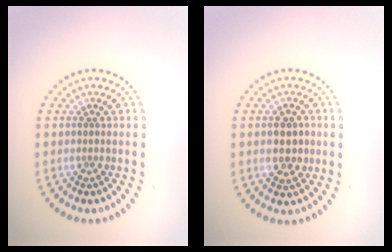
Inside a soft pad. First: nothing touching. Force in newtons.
{"total": 2.9, "press": 2.9, "slide": 0.1}